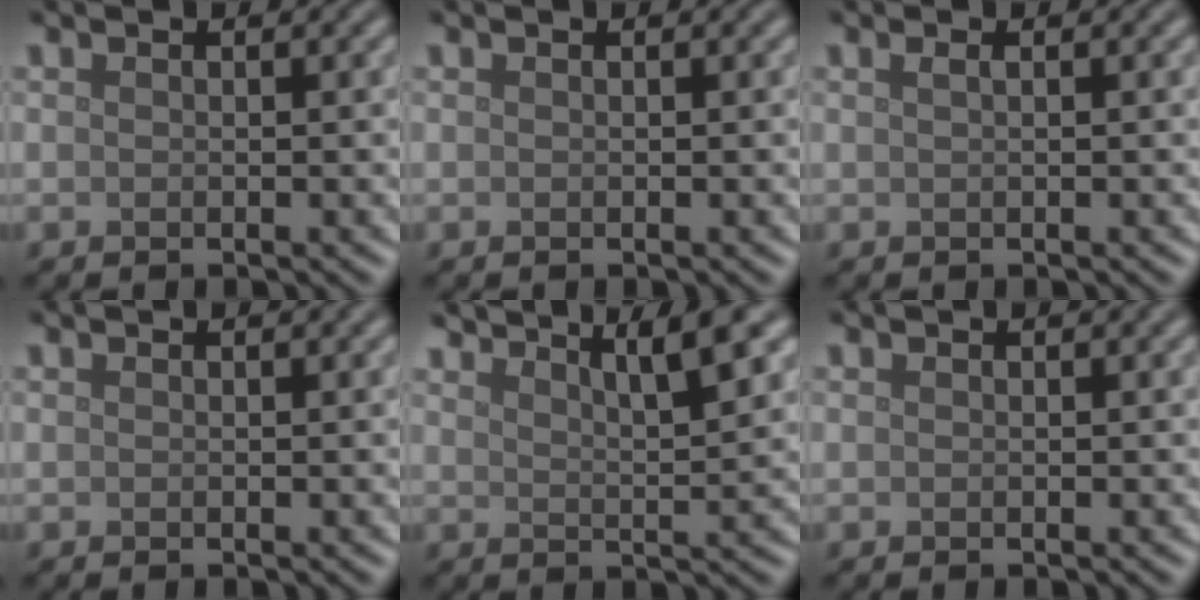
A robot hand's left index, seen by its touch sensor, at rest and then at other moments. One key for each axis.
{"total": 0.0}
{"total": 0.8, "fx": 0.3, "fy": 0.3, "fz": 0.7, "tx": -0.010, "ty": 0.002, "tz": 0.002}
{"total": 0.0}
{"total": 4.6, "fx": 3.6, "fy": 0.8, "fz": 2.7, "tx": -0.031, "ty": 0.008, "tz": 0.049}
{"total": 0.0}